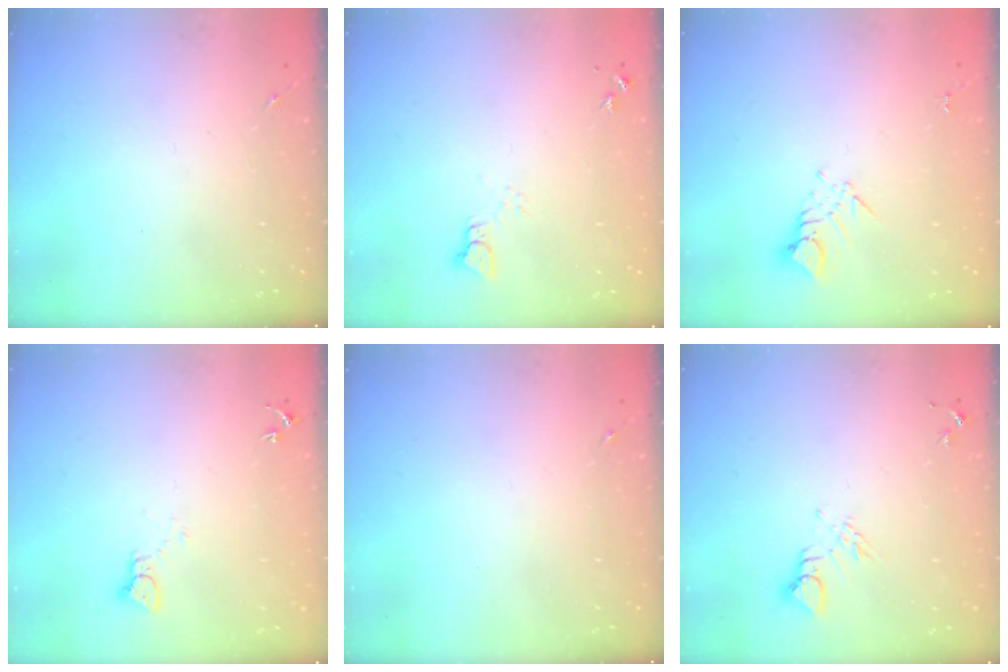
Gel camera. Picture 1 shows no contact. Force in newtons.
{"total": 2.5, "press": 2.5, "slide": 0.1}
{"total": 3.8, "press": 3.8, "slide": 0.2}
{"total": 2.4, "press": 2.4, "slide": 0.2}
{"total": 0.0}
{"total": 6.6, "press": 6.6, "slide": 0.5}